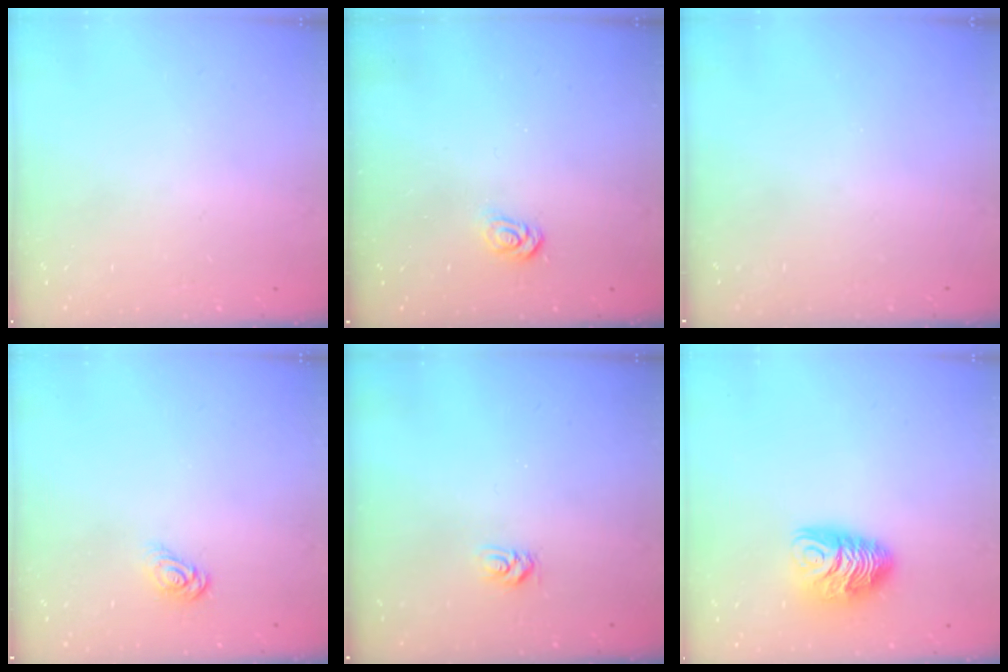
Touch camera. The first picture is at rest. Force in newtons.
{"total": 3.9, "press": 3.9, "slide": 0.4}
{"total": 0.0}
{"total": 5.0, "press": 5.0, "slide": 0.5}
{"total": 3.6, "press": 3.6, "slide": 0.5}
{"total": 9.4, "press": 9.4, "slide": 0.5}